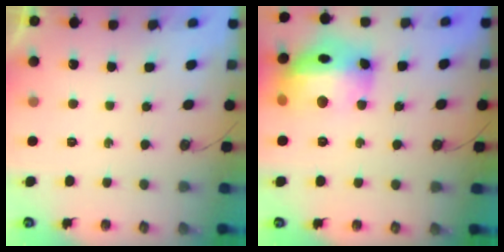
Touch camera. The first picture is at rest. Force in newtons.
{"total": 19.9, "press": 19.8, "slide": 1.6}